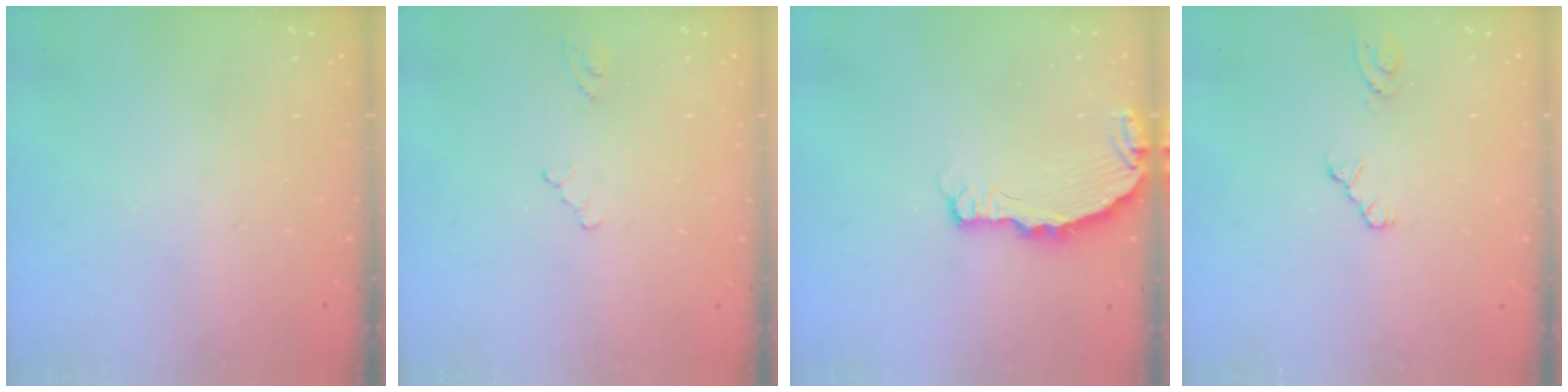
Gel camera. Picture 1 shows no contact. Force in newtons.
{"total": 0.0}
{"total": 4.6, "press": 4.6, "slide": 0.5}
{"total": 2.2, "press": 2.2, "slide": 0.3}